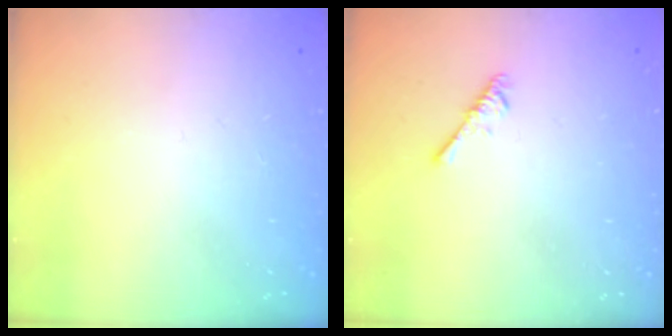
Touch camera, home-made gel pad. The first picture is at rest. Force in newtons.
{"total": 2.6, "press": 2.5, "slide": 0.5}